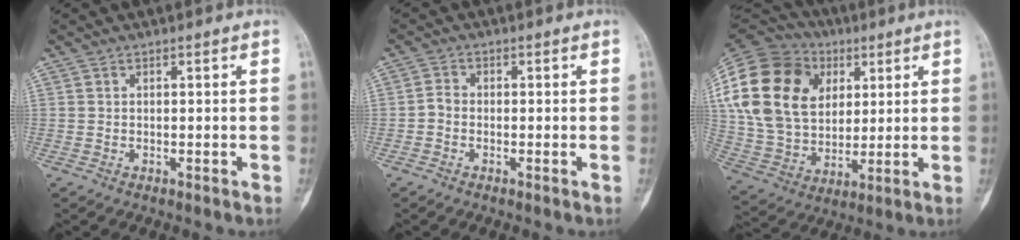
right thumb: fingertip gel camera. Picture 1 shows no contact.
{"total": 1.8, "force": [-0.7, 1.2, 1.2], "torque": [-0.021, 0.003, -0.023]}
{"total": 27.1, "force": [7.4, 19.6, 17.3], "torque": [-0.352, 0.030, 0.145]}